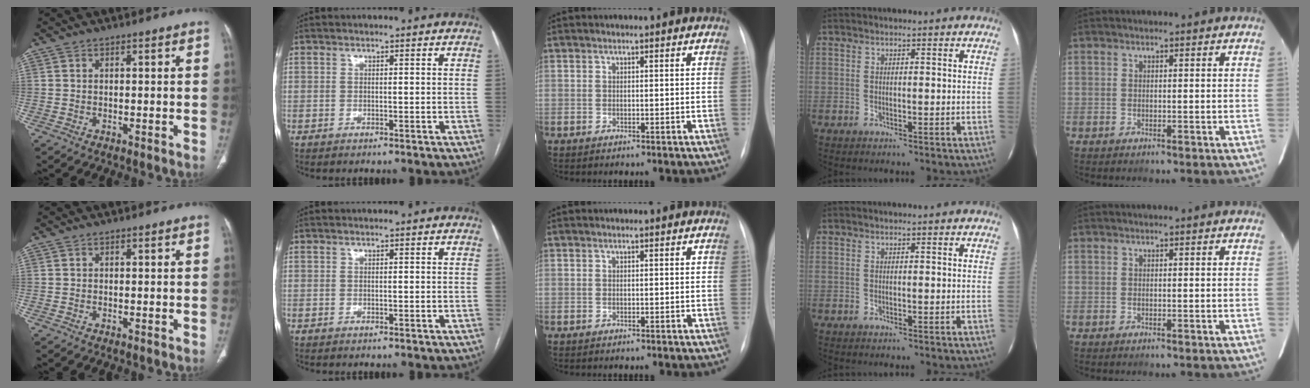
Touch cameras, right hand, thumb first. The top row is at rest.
{}